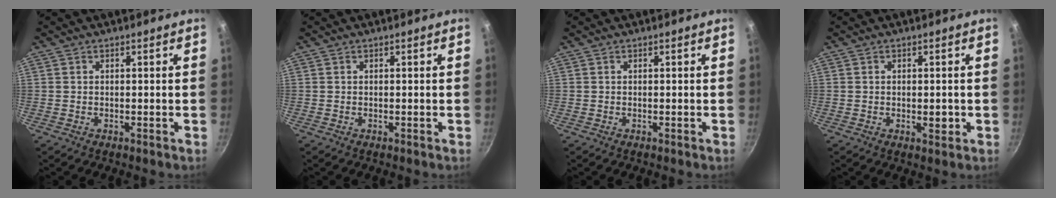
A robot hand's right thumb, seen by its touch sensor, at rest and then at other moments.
{"total": 0.0}
{"total": 0.0}
{"total": 2.0, "force": [-0.3, 0.9, 1.7], "torque": [-0.023, -0.003, -0.003]}